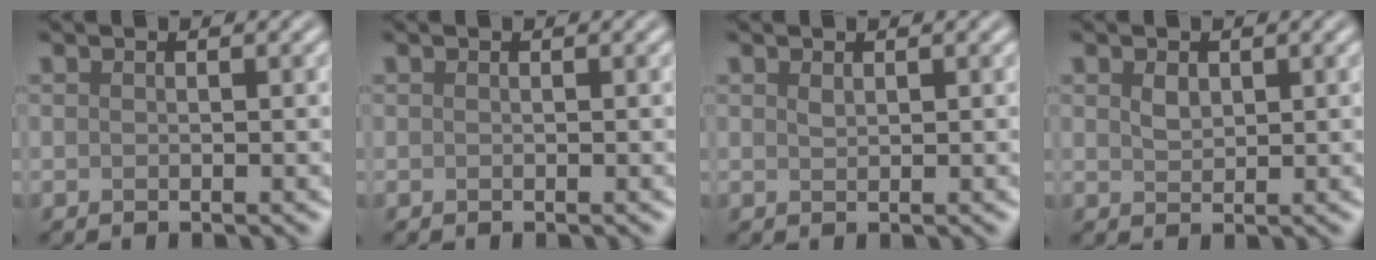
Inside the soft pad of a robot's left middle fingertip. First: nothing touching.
{"total": 0.0}
{"total": 0.5, "force": [0.4, 0.2, 0.3], "torque": [-0.012, -0.001, 0.010]}
{"total": 1.3, "force": [0.6, 0.9, 0.7], "torque": [-0.018, 0.000, 0.015]}